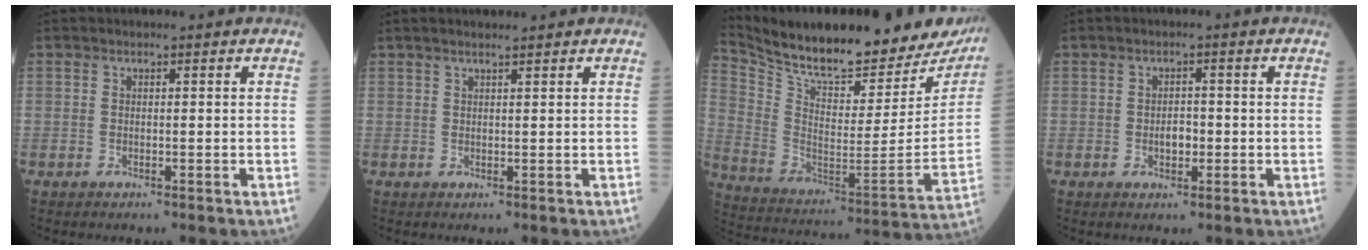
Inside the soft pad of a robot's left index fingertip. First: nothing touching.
{"total": 3.4, "force": [2.9, 0.0, 1.9], "torque": [-0.026, 0.018, 0.047]}
{"total": 28.9, "force": [25.4, 6.2, 12.2], "torque": [-0.226, -0.063, 0.361]}
{"total": 2.2, "force": [-0.4, 1.3, 1.8], "torque": [-0.028, 0.003, -0.005]}